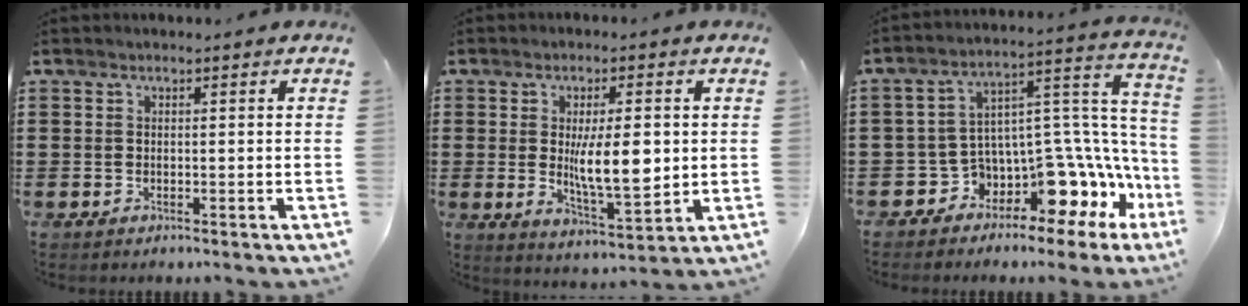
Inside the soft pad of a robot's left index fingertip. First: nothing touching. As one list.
[{"total": 9.4, "force": [0.7, 3.3, 8.8], "torque": [-0.142, -0.007, 0.008]}, {"total": 7.4, "force": [-4.8, 3.7, 4.3], "torque": [-0.079, -0.034, -0.088]}]